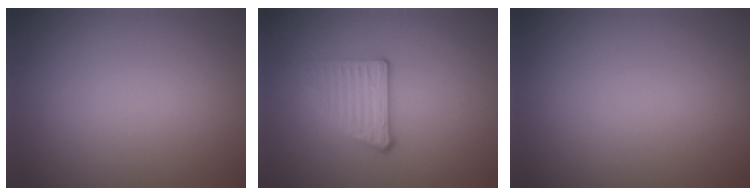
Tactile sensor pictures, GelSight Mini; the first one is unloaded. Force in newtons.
{"total": 3.0, "press": 2.3, "slide": 1.9}
{"total": 0.0}